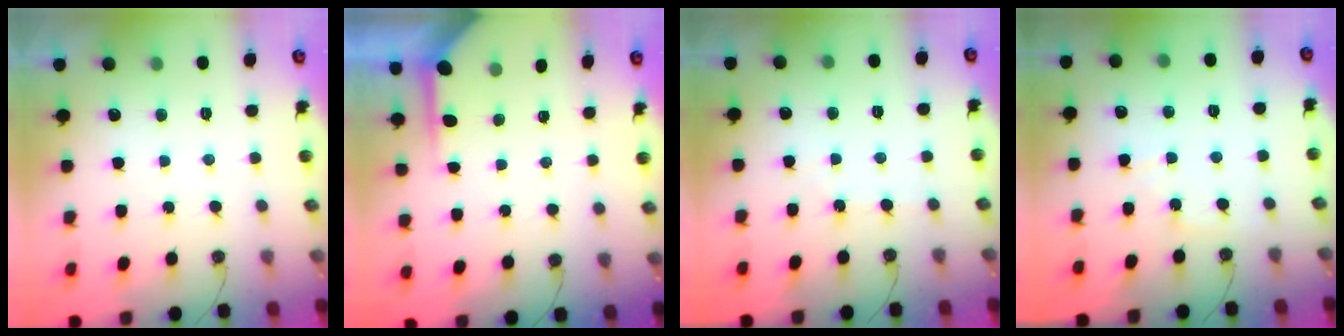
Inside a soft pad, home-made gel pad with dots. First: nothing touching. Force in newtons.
{"total": 4.5, "press": 4.4, "slide": 0.3}
{"total": 2.6, "press": 2.6, "slide": 0.5}
{"total": 6.3, "press": 6.3, "slide": 0.8}